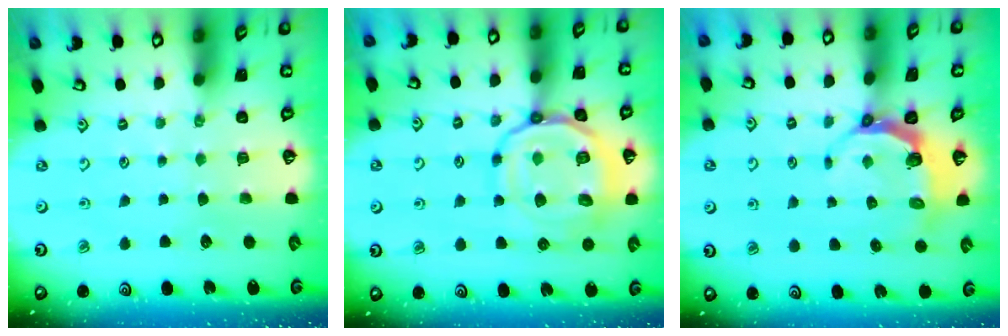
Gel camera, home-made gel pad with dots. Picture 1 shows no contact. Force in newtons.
{"total": 18.3, "press": 18.2, "slide": 1.9}
{"total": 5.9, "press": 5.2, "slide": 2.9}